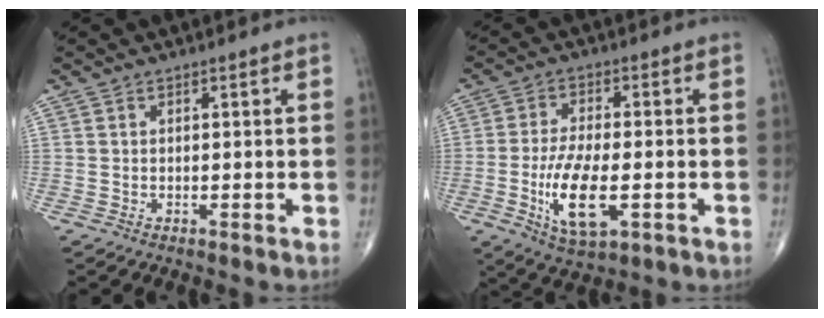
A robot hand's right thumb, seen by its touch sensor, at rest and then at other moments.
{"total": 11.3, "force": [-2.9, 4.4, 10.0], "torque": [-0.189, -0.003, -0.046]}